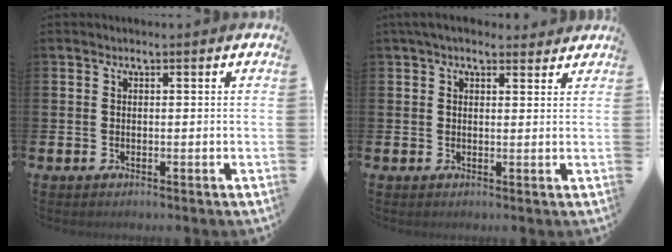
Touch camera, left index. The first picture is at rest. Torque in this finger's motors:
{"motor_torque": [1.11, -1.03, 0.27, 0.21]}